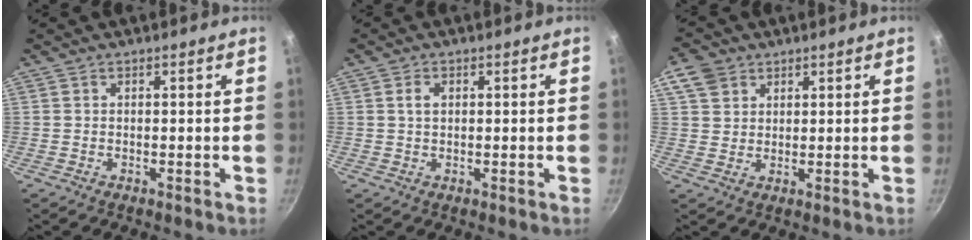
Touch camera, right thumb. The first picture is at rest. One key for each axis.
{"total": 1.9, "fx": 0.5, "fy": 1.3, "fz": 1.3, "tx": -0.023, "ty": 0.003, "tz": 0.012}
{"total": 5.8, "fx": 3.0, "fy": 4.5, "fz": 2.1, "tx": -0.021, "ty": -0.001, "tz": 0.053}